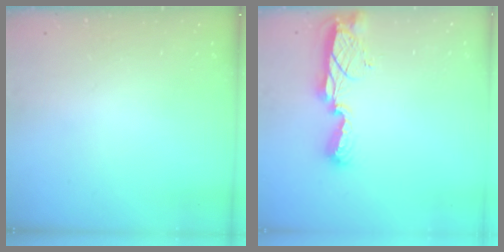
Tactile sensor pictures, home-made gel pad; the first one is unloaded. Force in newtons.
{"total": 8.9, "press": 8.9, "slide": 0.5}